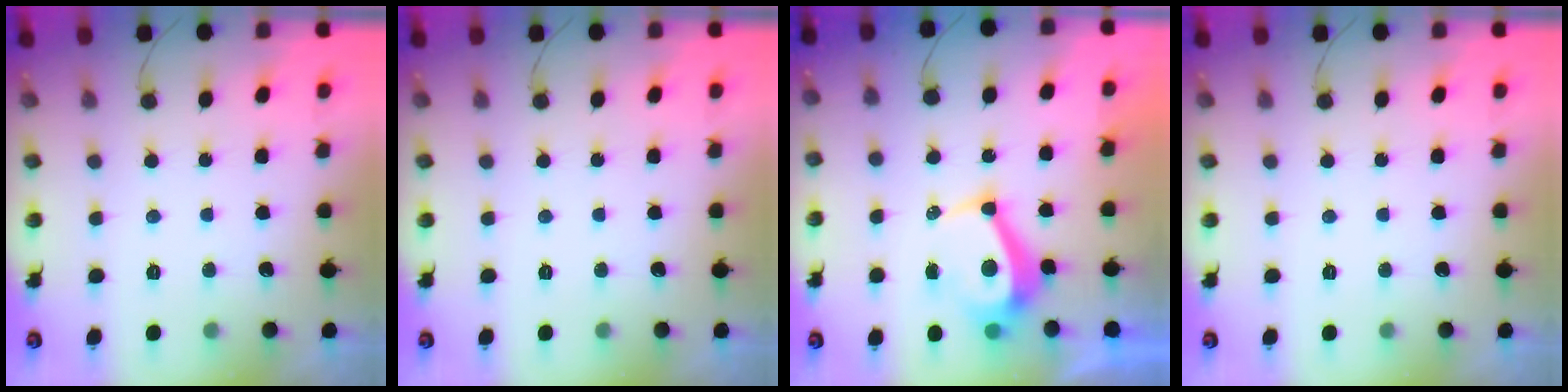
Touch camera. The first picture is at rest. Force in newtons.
{"total": 0.0}
{"total": 6.2, "press": 6.2, "slide": 0.7}
{"total": 0.0}